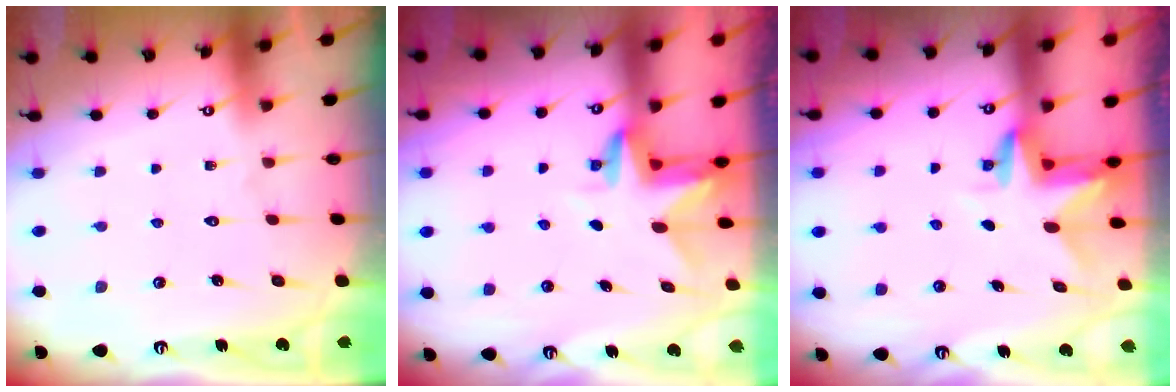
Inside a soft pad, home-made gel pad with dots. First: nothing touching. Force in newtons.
{"total": 2.9, "press": 2.9, "slide": 0.2}
{"total": 3.1, "press": 3.1, "slide": 0.2}